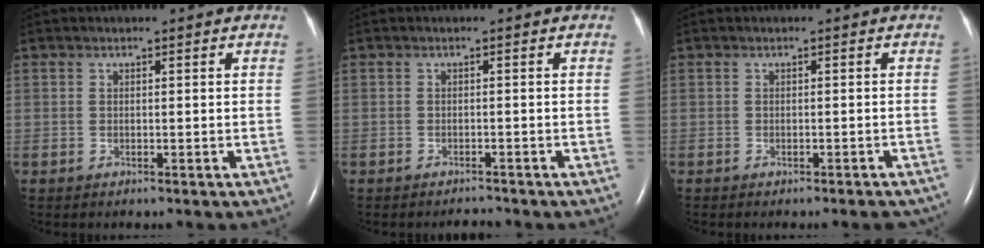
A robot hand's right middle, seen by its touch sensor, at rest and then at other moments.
{"total": 1.2, "force": [-1.2, 0.2, 0.0], "torque": [-0.006, -0.006, -0.015]}
{"total": 3.6, "force": [-3.3, 0.9, 1.3], "torque": [-0.012, -0.006, -0.036]}